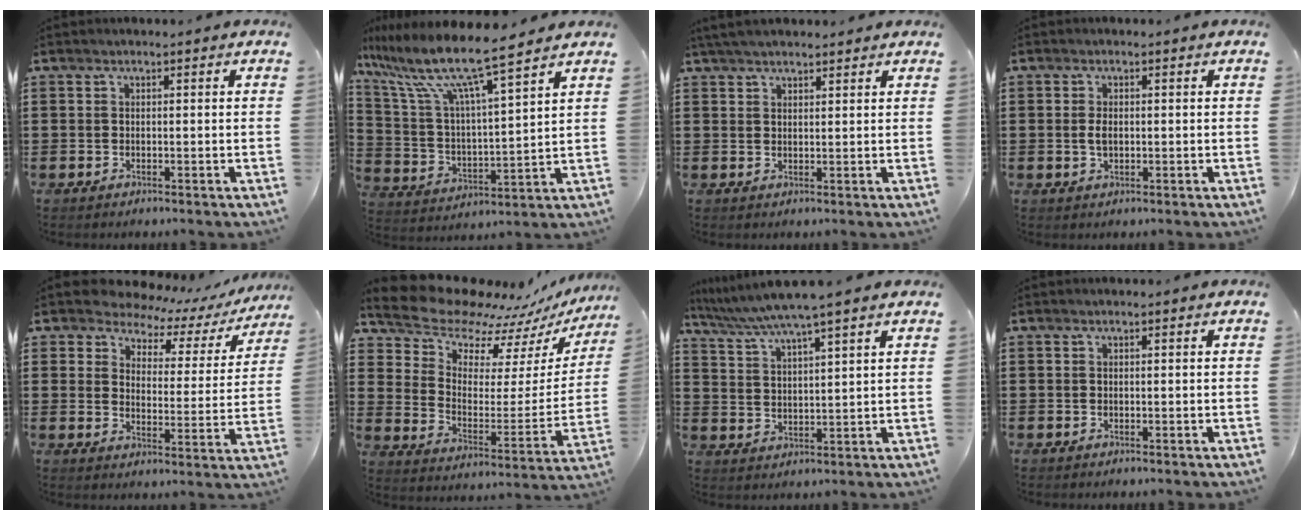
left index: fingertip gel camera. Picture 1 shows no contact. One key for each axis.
{"total": 10.3, "fx": 8.4, "fy": 0.6, "fz": 6.0, "tx": -0.150, "ty": -0.052, "tz": 0.138}
{"total": 3.0, "fx": 2.7, "fy": 0.5, "fz": 1.1, "tx": -0.029, "ty": 0.002, "tz": 0.052}
{"total": 2.0, "fx": -0.1, "fy": 1.1, "fz": 1.7, "tx": -0.043, "ty": 0.001, "tz": -0.005}
{"total": 5.0, "fx": 4.6, "fy": 1.9, "fz": 0.8, "tx": -0.041, "ty": -0.033, "tz": 0.073}
{"total": 10.4, "fx": 9.6, "fy": 3.6, "fz": 2.1, "tx": -0.083, "ty": -0.082, "tz": 0.165}
{"total": 5.6, "fx": 4.9, "fy": -0.6, "fz": 2.7, "tx": -0.069, "ty": -0.024, "tz": 0.083}
{"total": 0.0}